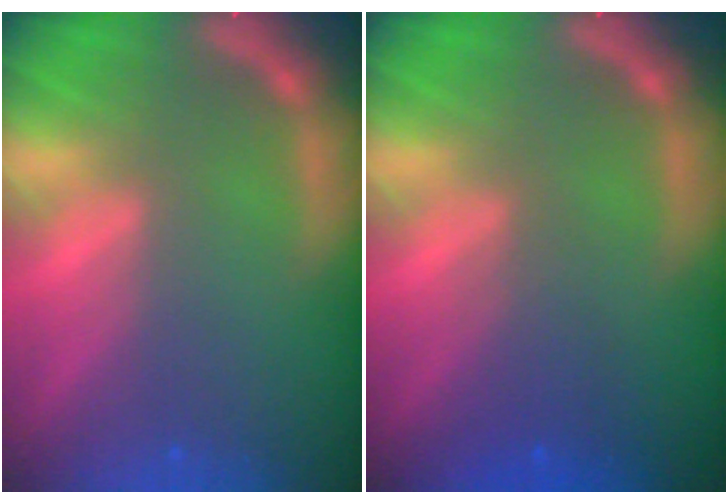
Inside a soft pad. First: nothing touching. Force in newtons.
{"total": 2.5}